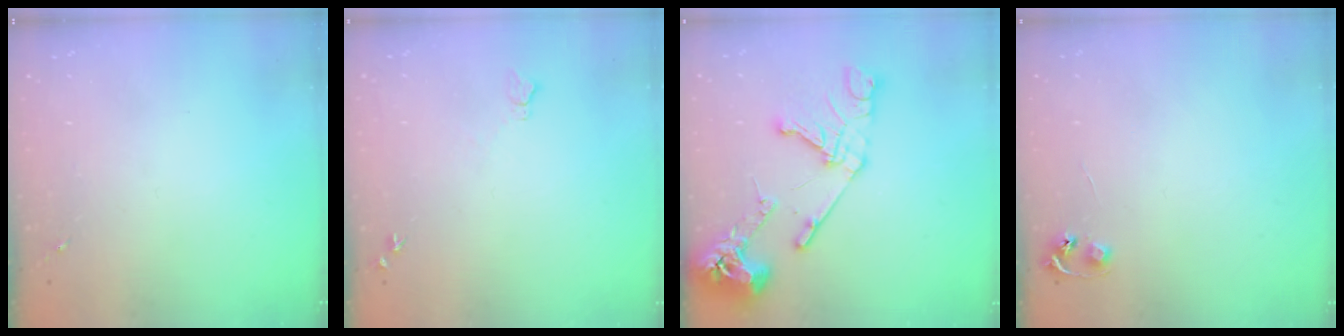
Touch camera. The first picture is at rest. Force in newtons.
{"total": 5.5, "press": 5.5, "slide": 0.7}
{"total": 17.0, "press": 16.9, "slide": 1.9}
{"total": 4.8, "press": 4.7, "slide": 0.5}